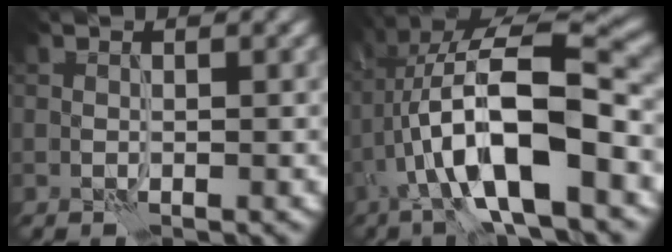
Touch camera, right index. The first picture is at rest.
{"total": 11.9, "force": [-3.0, 3.9, 10.9], "torque": [-0.201, 0.020, -0.052]}